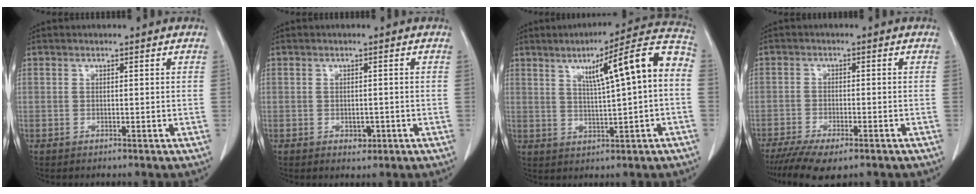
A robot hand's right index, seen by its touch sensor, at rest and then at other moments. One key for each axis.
{"total": 1.8, "fx": -0.7, "fy": 1.2, "fz": 1.2, "tx": -0.016, "ty": 0.001, "tz": -0.003}
{"total": 12.8, "fx": 2.1, "fy": 0.8, "fz": 12.6, "tx": -0.177, "ty": 0.031, "tz": 0.029}
{"total": 8.9, "fx": -6.7, "fy": 2.6, "fz": 5.3, "tx": -0.079, "ty": -0.015, "tz": -0.102}